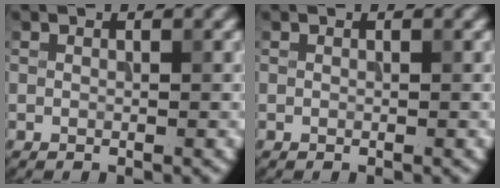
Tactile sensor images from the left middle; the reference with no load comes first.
{"total": 0.0}